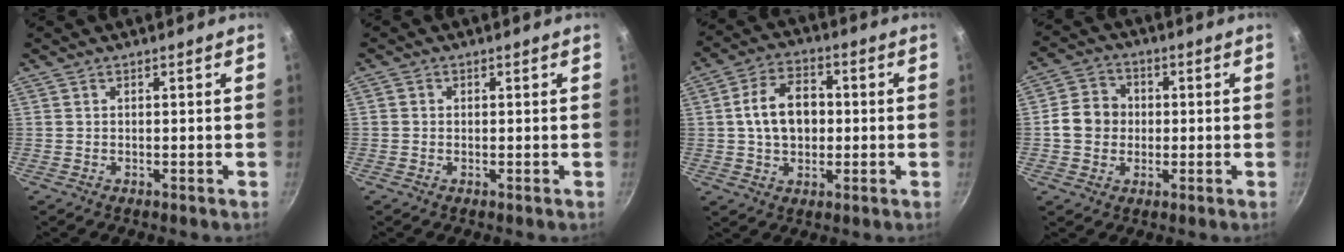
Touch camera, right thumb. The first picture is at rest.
{"total": 0.9, "force": [0.0, 0.8, 0.2], "torque": [-0.002, 0.003, -0.003]}
{"total": 10.9, "force": [0.3, 7.7, 7.7], "torque": [-0.104, 0.023, -0.003]}
{"total": 7.8, "force": [-0.1, 6.9, 3.5], "torque": [-0.033, 0.013, -0.017]}